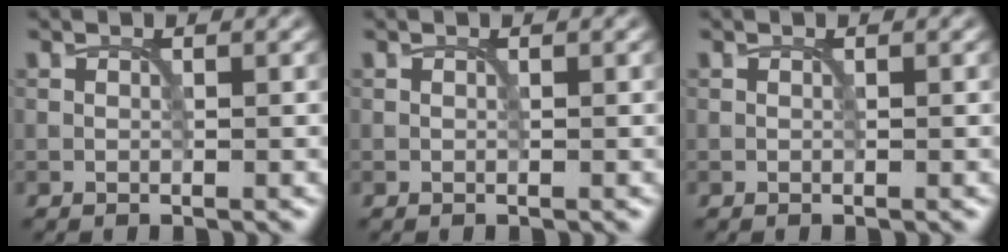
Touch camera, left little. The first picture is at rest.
{"total": 0.0}
{"total": 0.0}